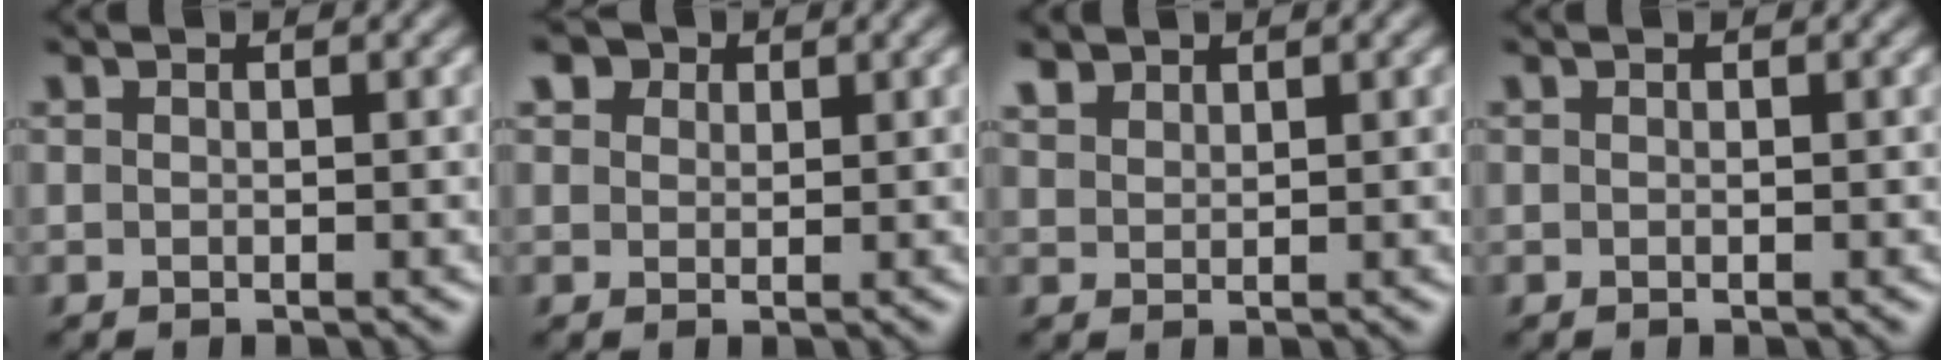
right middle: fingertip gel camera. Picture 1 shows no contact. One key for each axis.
{"total": 3.4, "fx": 2.5, "fy": 2.1, "fz": 1.2, "tx": -0.030, "ty": 0.000, "tz": 0.036}
{"total": 1.7, "fx": 1.6, "fy": 0.7, "fz": 0.3, "tx": -0.009, "ty": 0.004, "tz": 0.035}
{"total": 0.0}